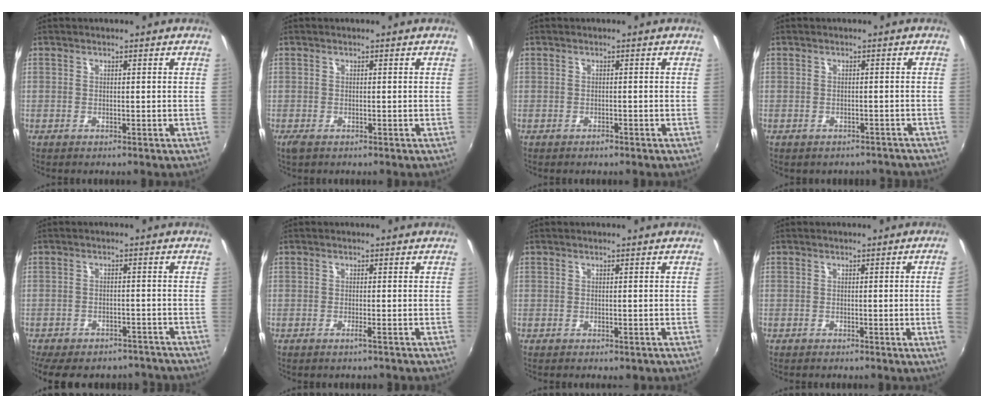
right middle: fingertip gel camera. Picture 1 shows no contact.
{"total": 1.3, "force": [-0.8, 0.5, 1.0], "torque": [-0.020, -0.005, -0.014]}
{"total": 0.8, "force": [-0.7, 0.5, 0.1], "torque": [-0.004, 0.000, -0.012]}
{"total": 4.8, "force": [-4.2, 2.1, 1.2], "torque": [-0.017, -0.002, -0.040]}
{"total": 16.2, "force": [-13.5, 6.6, 6.2], "torque": [-0.145, -0.005, -0.173]}
{"total": 0.8, "force": [-0.6, -0.1, 0.5], "torque": [-0.009, -0.001, -0.012]}
{"total": 0.9, "force": [-0.3, 0.6, 0.5], "torque": [-0.010, -0.005, -0.005]}
{"total": 3.4, "force": [0.1, -1.8, 2.8], "torque": [-0.046, -0.011, 0.008]}